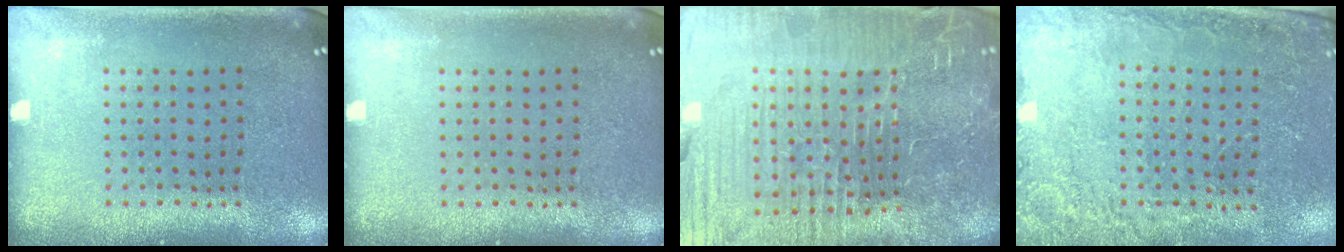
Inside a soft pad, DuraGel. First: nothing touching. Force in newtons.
{"total": 0.0}
{"total": 7.5, "press": 6.6, "slide": 3.5}
{"total": 2.5, "press": 2.4, "slide": 0.9}